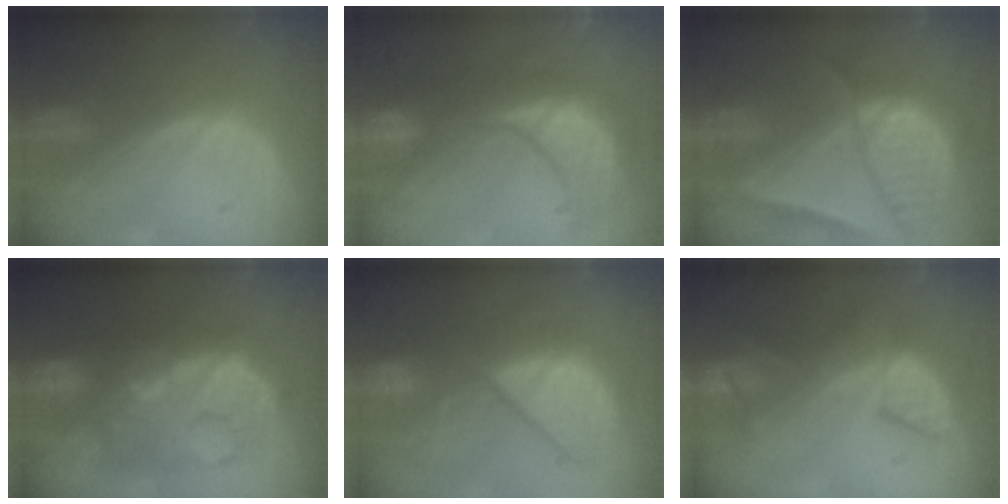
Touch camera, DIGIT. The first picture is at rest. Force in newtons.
{"total": 11.9, "press": 10.8, "slide": 4.8}
{"total": 10.4, "press": 8.8, "slide": 5.5}
{"total": 12.4, "press": 12.3, "slide": 1.2}
{"total": 11.4, "press": 10.2, "slide": 5.1}
{"total": 7.9, "press": 7.8, "slide": 1.2}